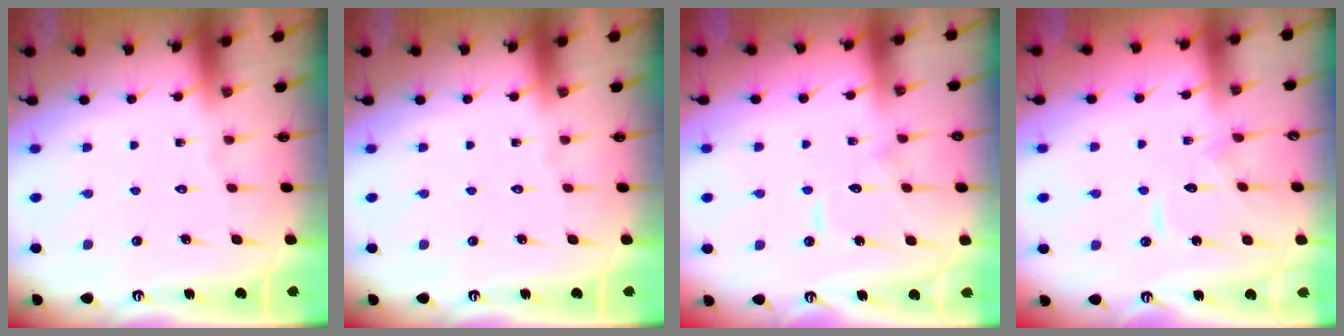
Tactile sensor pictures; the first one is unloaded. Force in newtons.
{"total": 0.0}
{"total": 8.5, "press": 8.4, "slide": 0.8}
{"total": 9.3, "press": 9.2, "slide": 0.5}